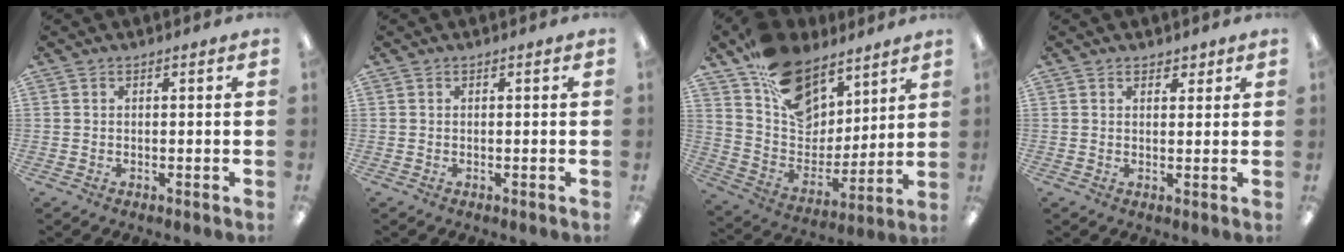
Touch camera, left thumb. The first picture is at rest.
{"total": 0.0}
{"total": 18.2, "force": [11.8, 11.2, 8.2], "torque": [-0.151, -0.066, 0.224]}
{"total": 2.2, "force": [1.5, 1.4, 0.6], "torque": [0.002, -0.005, 0.025]}